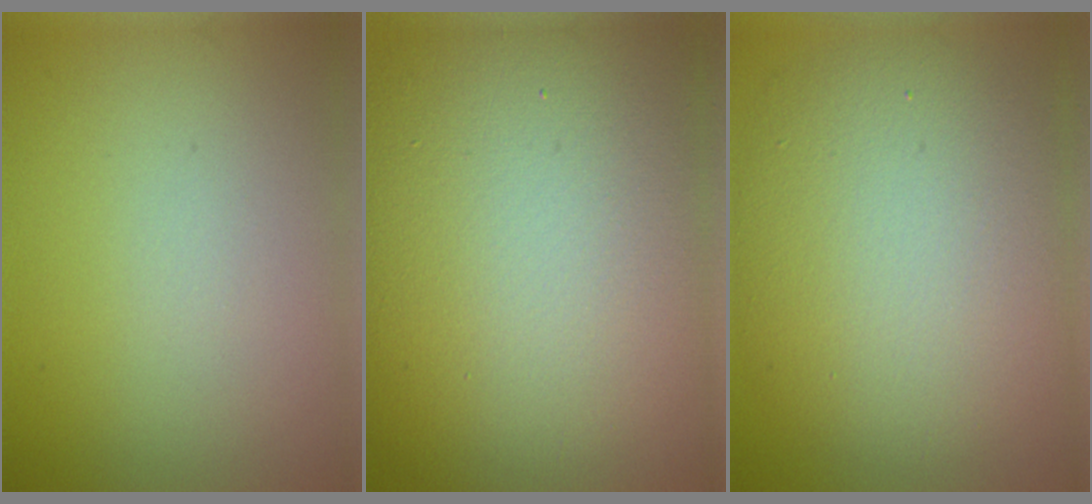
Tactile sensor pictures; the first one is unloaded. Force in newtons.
{"total": 20.6, "press": 20.6, "slide": 1.1}
{"total": 10.7, "press": 10.6, "slide": 0.5}